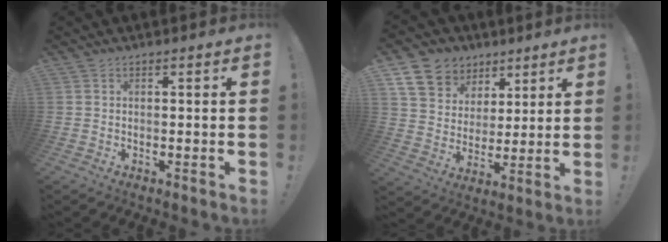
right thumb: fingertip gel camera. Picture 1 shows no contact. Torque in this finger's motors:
{"motor_torque": [-0.48, 0.76, 0.22, 0.06, 0.00]}